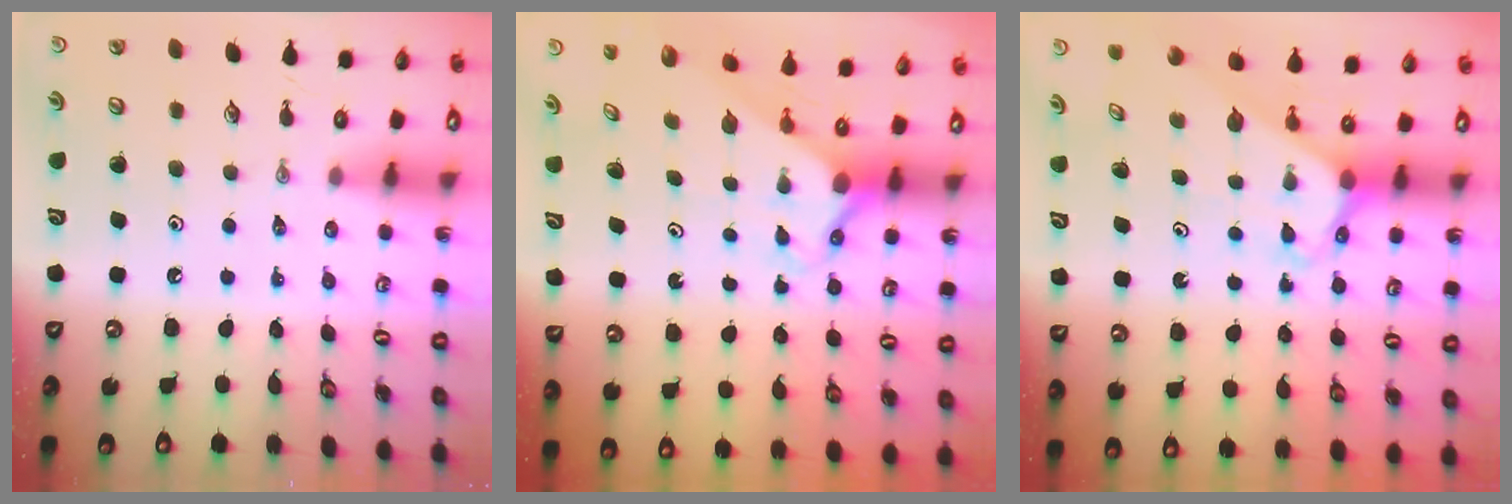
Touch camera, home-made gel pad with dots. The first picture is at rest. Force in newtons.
{"total": 2.2, "press": 2.2, "slide": 0.2}
{"total": 2.5, "press": 2.5, "slide": 0.2}